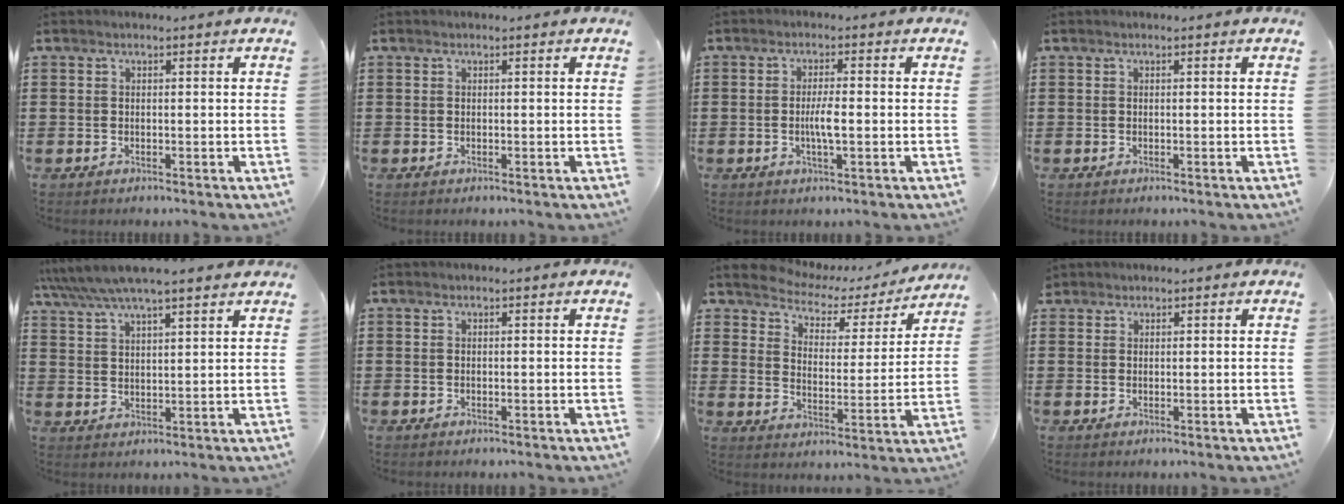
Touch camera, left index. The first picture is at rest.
{"total": 0.0}
{"total": 3.4, "force": [-0.5, 0.6, 3.3], "torque": [-0.066, -0.003, -0.012]}
{"total": 0.0}
{"total": 6.0, "force": [5.2, 0.7, 2.8], "torque": [-0.071, -0.017, 0.091]}
{"total": 0.0}
{"total": 4.5, "force": [4.1, 1.7, 0.8], "torque": [-0.044, -0.027, 0.065]}
{"total": 0.9, "force": [0.8, 0.5, 0.0], "torque": [-0.002, 0.002, 0.016]}